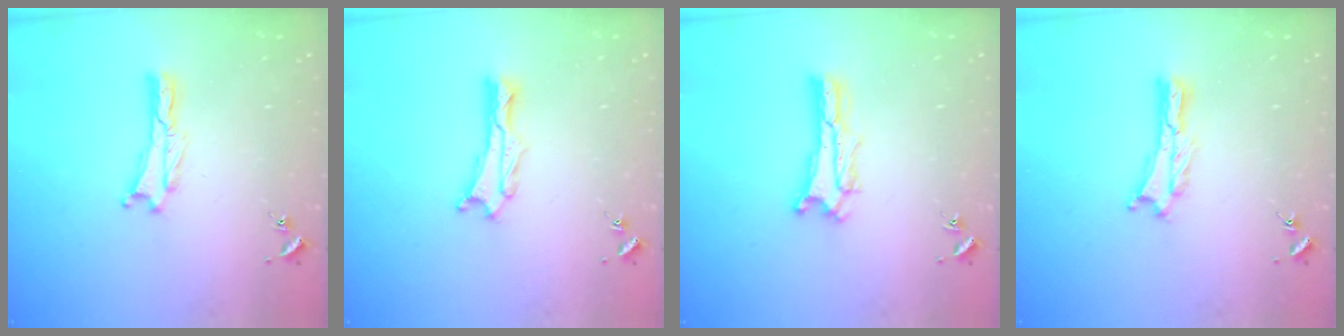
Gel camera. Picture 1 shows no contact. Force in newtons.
{"total": 0.9, "press": 0.9, "slide": 0.2}
{"total": 0.9, "press": 0.9, "slide": 0.2}
{"total": 0.6, "press": 0.6, "slide": 0.2}